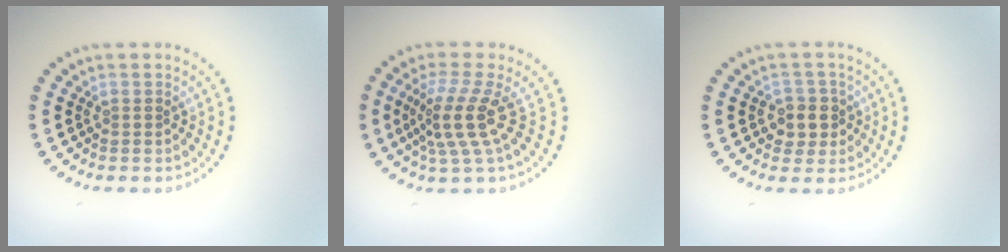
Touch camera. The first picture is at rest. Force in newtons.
{"total": 3.9, "press": 2.7, "slide": 2.8}
{"total": 2.5, "press": 2.4, "slide": 0.9}